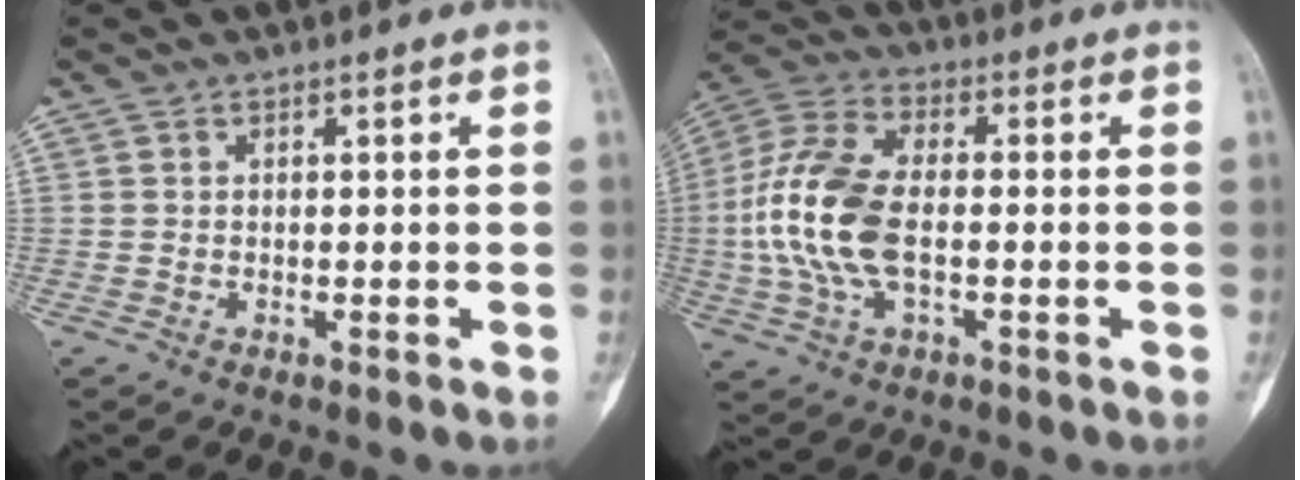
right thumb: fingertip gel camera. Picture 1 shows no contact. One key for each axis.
{"total": 14.9, "fx": -1.4, "fy": 7.8, "fz": 12.7, "tx": -0.276, "ty": 0.020, "tz": -0.029}